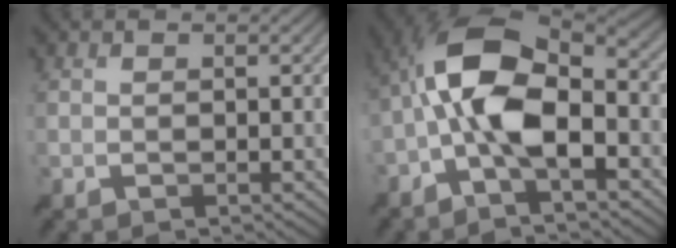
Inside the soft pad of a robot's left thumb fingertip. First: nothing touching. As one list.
[{"total": 12.2, "force": [-1.8, 4.9, 11.0], "torque": [-0.223, 0.016, -0.047]}]